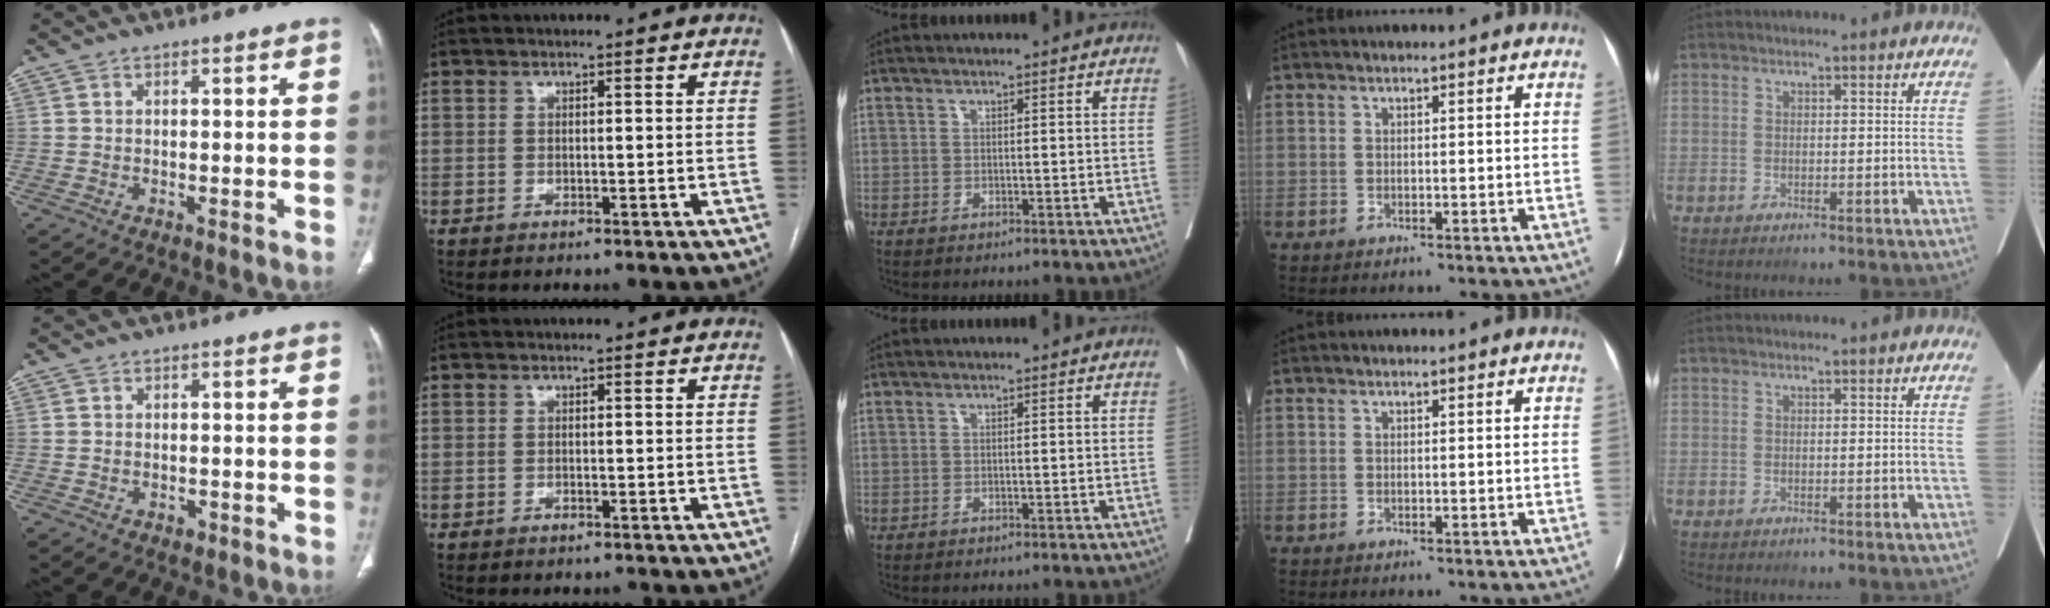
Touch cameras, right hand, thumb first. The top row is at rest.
{"thumb": {"total": 1.3, "force": [-0.5, 1.0, 0.7], "torque": [-0.011, 0.005, -0.003]}, "index": {"total": 0.7, "force": [-0.7, 0.2, 0.1], "torque": [-0.009, -0.001, -0.007]}}